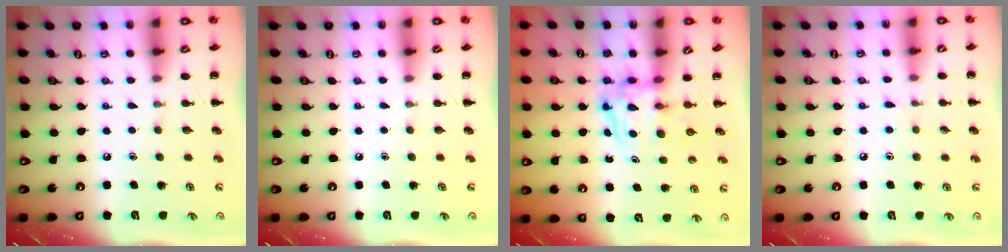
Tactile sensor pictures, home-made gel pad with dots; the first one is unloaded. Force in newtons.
{"total": 0.0}
{"total": 3.4, "press": 3.4, "slide": 0.2}
{"total": 4.8, "press": 4.4, "slide": 1.9}